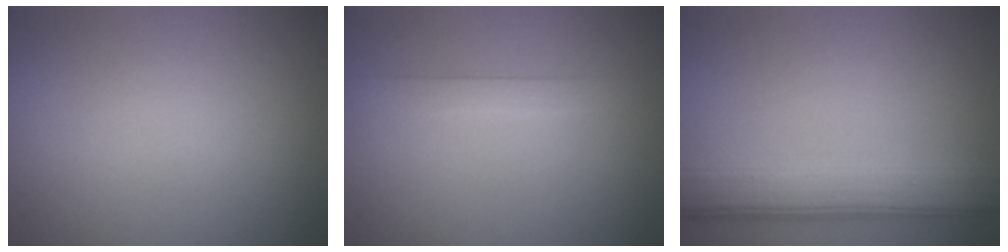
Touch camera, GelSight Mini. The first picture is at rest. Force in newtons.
{"total": 1.8, "press": 1.8, "slide": 0.2}
{"total": 6.5, "press": 6.5, "slide": 0.1}